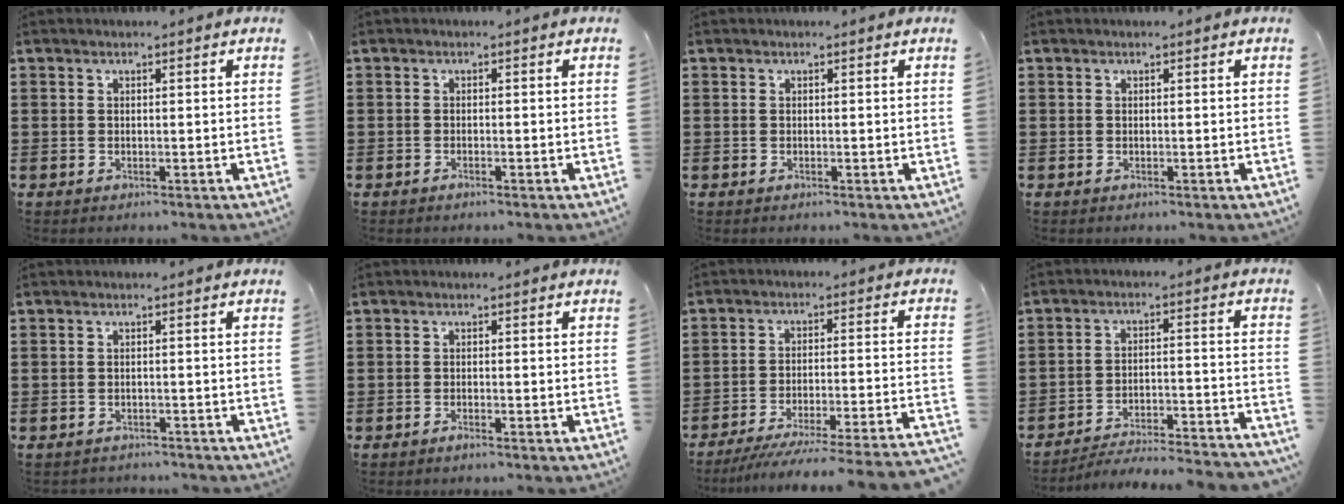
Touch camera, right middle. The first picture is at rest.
{"total": 0.6, "force": [-0.5, 0.0, 0.4], "torque": [-0.009, -0.003, -0.009]}
{"total": 0.0}
{"total": 0.0}
{"total": 1.0, "force": [-1.0, 0.1, 0.0], "torque": [-0.005, -0.001, -0.020]}
{"total": 0.9, "force": [-0.7, 0.0, 0.6], "torque": [-0.013, -0.006, -0.011]}
{"total": 6.5, "force": [-5.8, -0.7, 2.7], "torque": [-0.044, -0.017, -0.116]}
{"total": 4.7, "force": [-4.5, -0.2, 1.4], "torque": [-0.036, -0.013, -0.094]}